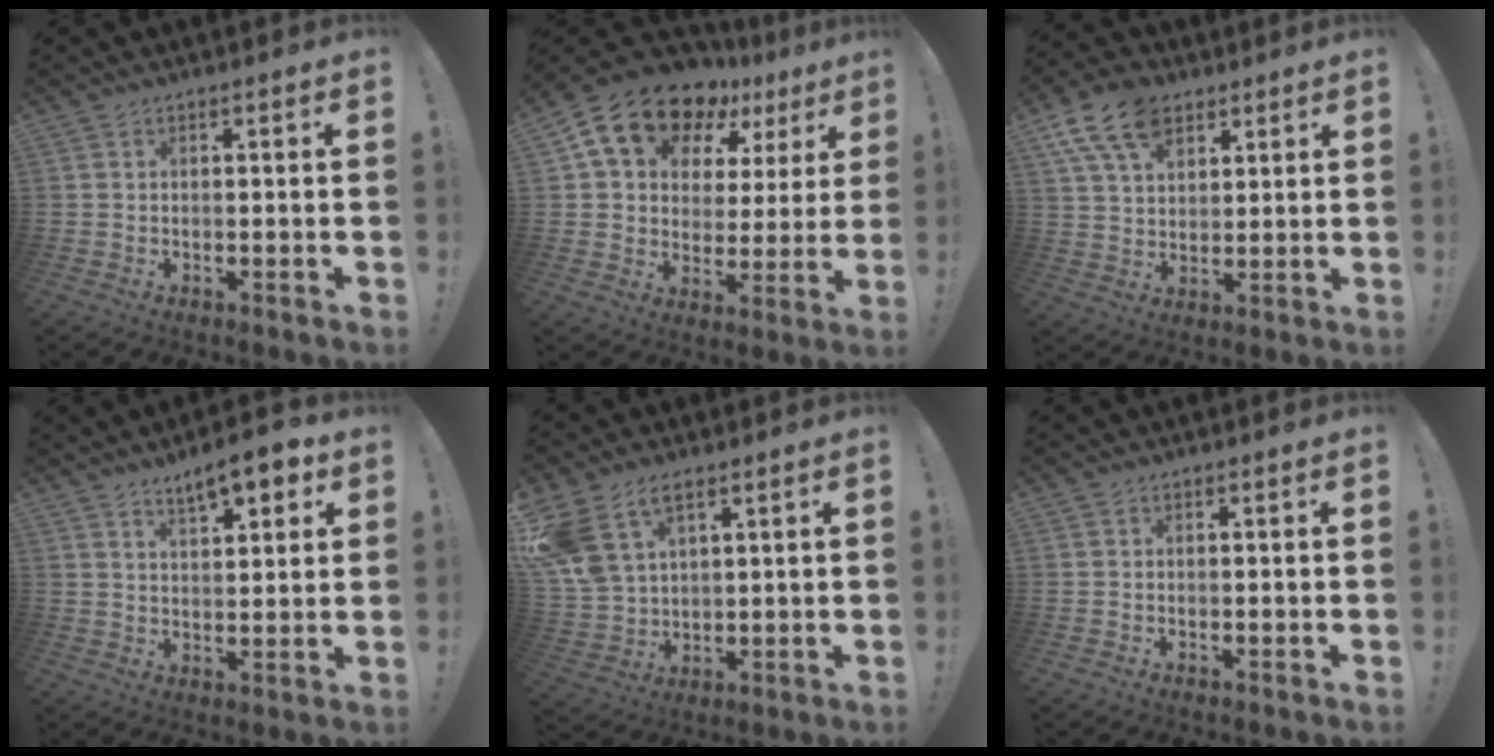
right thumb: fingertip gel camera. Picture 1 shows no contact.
{"total": 17.3, "force": [11.8, 9.8, 8.2], "torque": [-0.136, -0.078, 0.215]}
{"total": 14.3, "force": [7.8, 9.1, 7.8], "torque": [-0.140, -0.029, 0.146]}
{"total": 8.5, "force": [5.8, 2.8, 5.6], "torque": [-0.075, -0.033, 0.098]}
{"total": 11.6, "force": [6.8, 7.2, 6.1], "torque": [-0.128, -0.029, 0.134]}
{"total": 0.0}